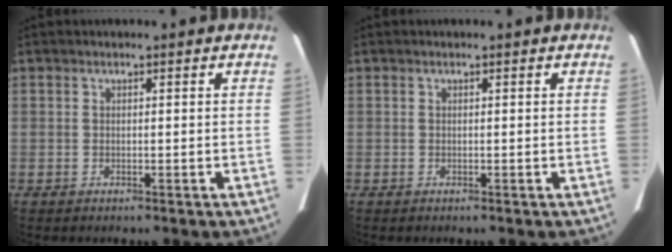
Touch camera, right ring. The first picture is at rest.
{"total": 0.0}